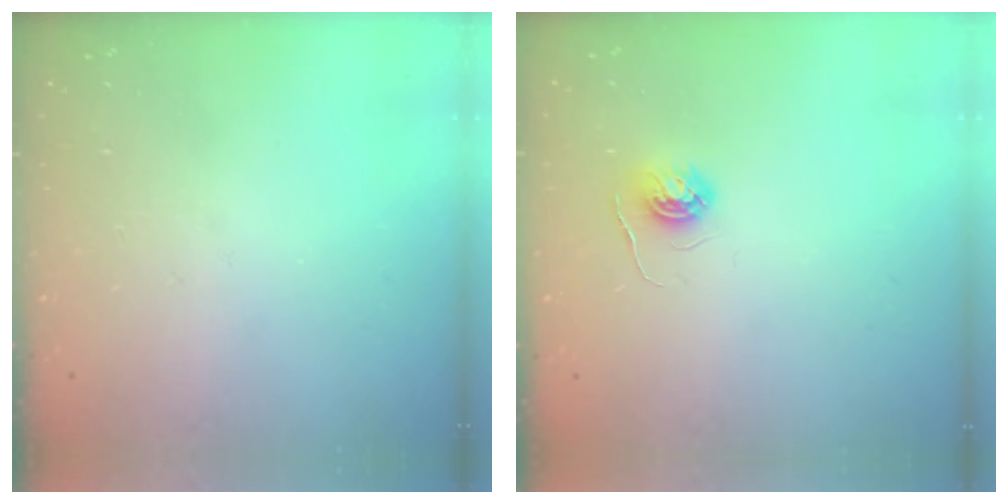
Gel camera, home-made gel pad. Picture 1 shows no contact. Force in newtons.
{"total": 4.7, "press": 4.6, "slide": 0.4}